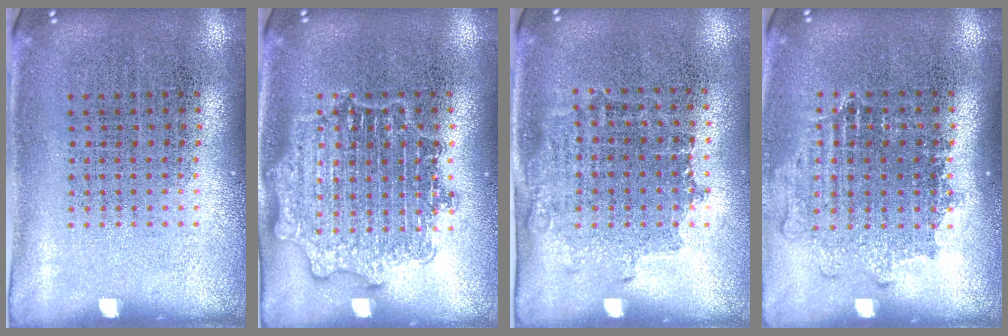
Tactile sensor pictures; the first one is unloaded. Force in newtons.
{"total": 3.1, "press": 3.0, "slide": 0.5}
{"total": 1.0, "press": 0.9, "slide": 0.6}
{"total": 1.0, "press": 1.0, "slide": 0.4}